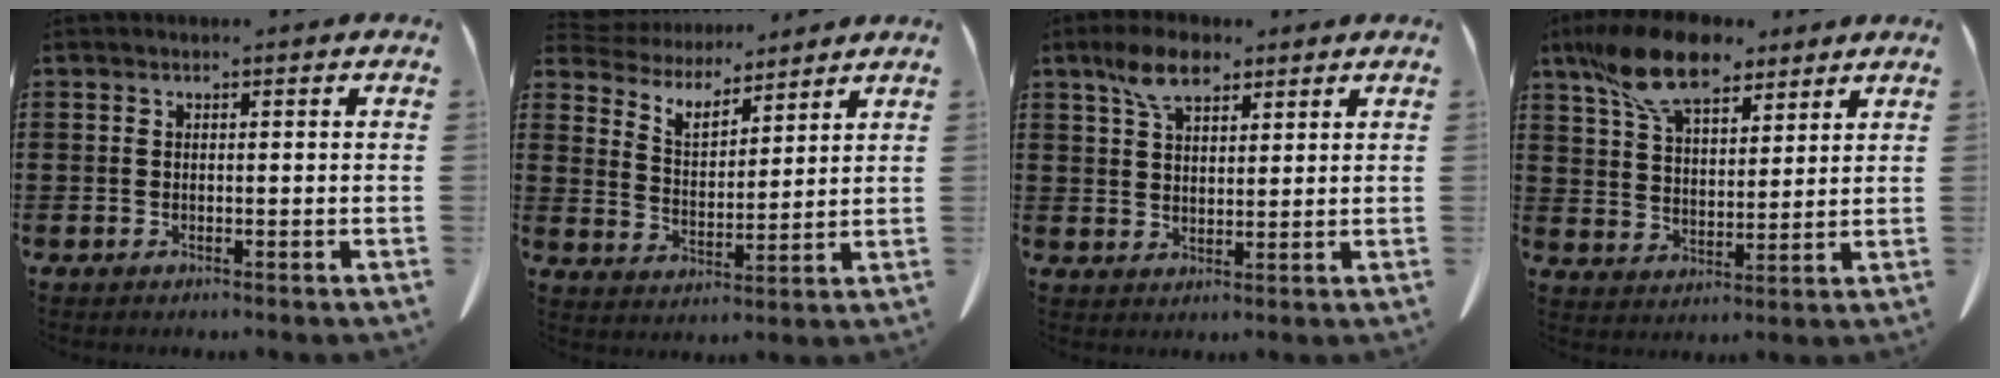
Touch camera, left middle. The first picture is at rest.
{"total": 5.4, "force": [5.0, 1.7, 1.1], "torque": [-0.048, -0.026, 0.087]}
{"total": 6.6, "force": [4.3, 3.0, 4.0], "torque": [-0.092, 0.008, 0.079]}
{"total": 12.3, "force": [8.9, 4.7, 7.0], "torque": [-0.160, -0.010, 0.168]}